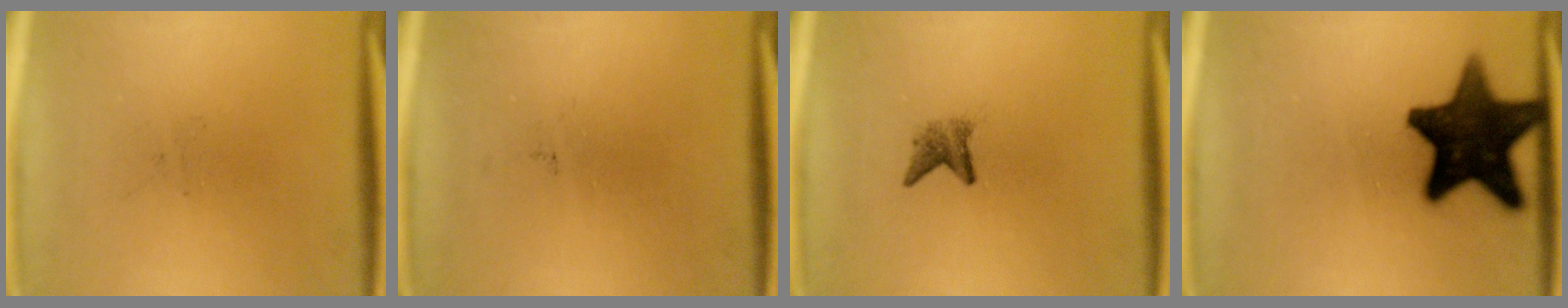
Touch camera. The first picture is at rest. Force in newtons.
{"total": 0.0}
{"total": 2.0}
{"total": 16.3}